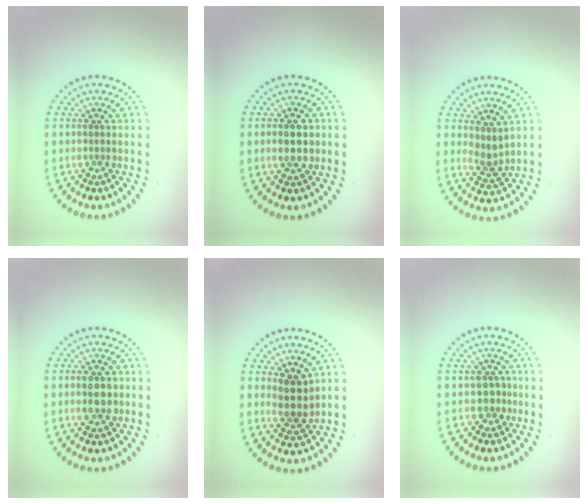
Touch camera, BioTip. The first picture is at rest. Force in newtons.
{"total": 2.9, "press": 2.9, "slide": 0.2}
{"total": 2.0, "press": 1.6, "slide": 1.3}
{"total": 2.8, "press": 2.8, "slide": 0.2}
{"total": 2.9, "press": 2.5, "slide": 1.4}
{"total": 1.7, "press": 1.5, "slide": 0.8}